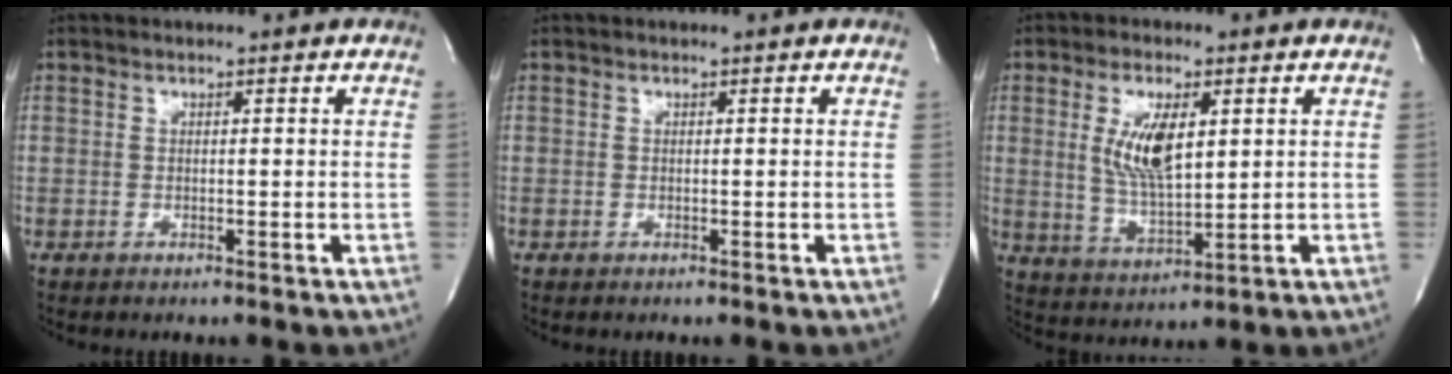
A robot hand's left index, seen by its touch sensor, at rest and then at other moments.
{"total": 0.0}
{"total": 8.3, "force": [1.9, 2.6, 7.6], "torque": [-0.155, -0.004, 0.043]}